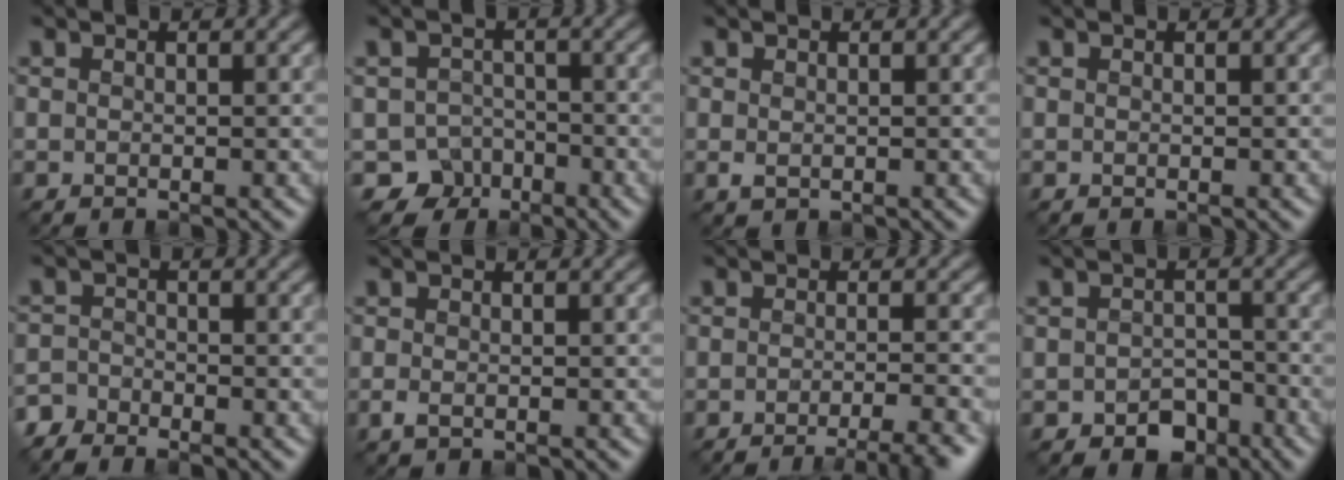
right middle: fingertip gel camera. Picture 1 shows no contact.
{"total": 3.6, "force": [-2.5, 2.6, 0.3], "torque": [0.007, -0.001, -0.039]}
{"total": 0.7, "force": [0.1, 0.6, 0.4], "torque": [-0.013, 0.001, 0.005]}
{"total": 0.0}
{"total": 2.1, "force": [-2.0, 0.7, 0.0], "torque": [-0.006, 0.004, -0.050]}
{"total": 0.9, "force": [-0.3, 0.6, 0.6], "torque": [-0.018, -0.003, -0.006]}
{"total": 4.6, "force": [-3.2, 0.6, 3.2], "torque": [-0.038, 0.001, -0.046]}
{"total": 3.0, "force": [-1.9, 1.9, 1.3], "torque": [-0.017, -0.004, -0.030]}